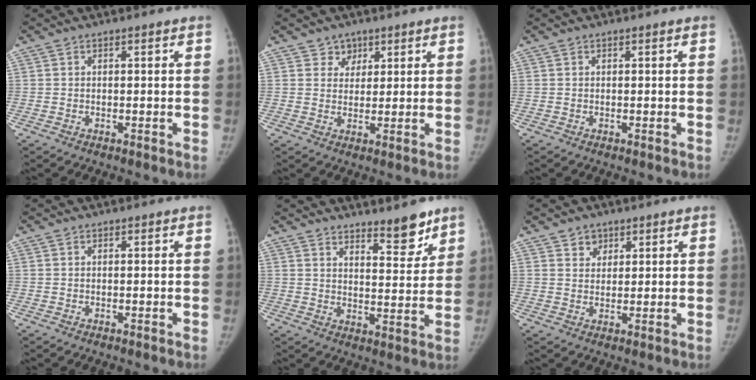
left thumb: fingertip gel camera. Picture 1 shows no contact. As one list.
[{"total": 3.3, "force": [2.0, 2.6, 0.1], "torque": [0.024, -0.010, 0.028]}, {"total": 0.0}, {"total": 0.0}, {"total": 7.5, "force": [6.1, 2.1, 3.8], "torque": [-0.033, -0.054, 0.096]}, {"total": 2.9, "force": [1.9, 2.2, 0.5], "torque": [0.012, -0.012, 0.029]}]